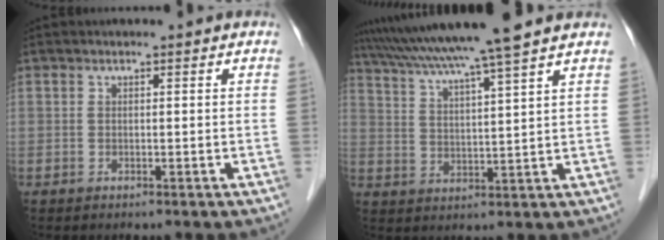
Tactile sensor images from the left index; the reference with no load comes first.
{"total": 13.3, "force": [11.1, -1.6, 7.1], "torque": [-0.125, 0.015, 0.175]}